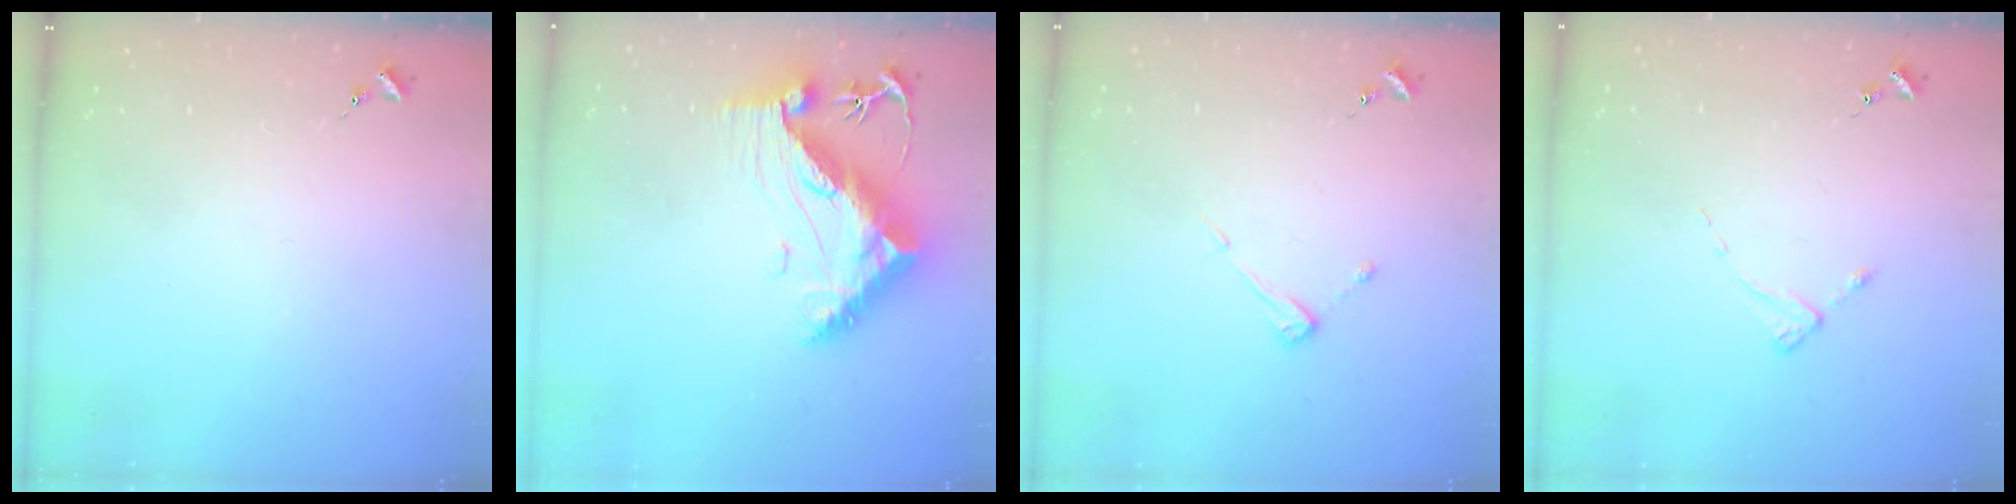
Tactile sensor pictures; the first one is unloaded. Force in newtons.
{"total": 14.8, "press": 14.7, "slide": 1.3}
{"total": 4.2, "press": 4.2, "slide": 0.3}
{"total": 2.0, "press": 2.0, "slide": 0.3}